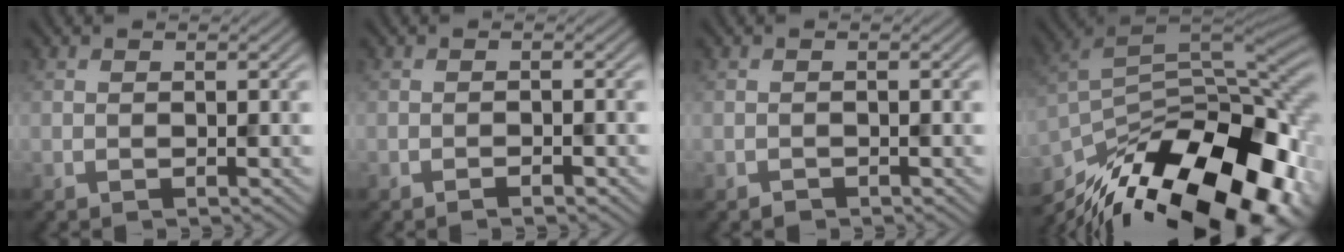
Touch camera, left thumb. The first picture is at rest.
{"total": 1.2, "force": [-0.8, 0.1, 0.8], "torque": [-0.012, 0.004, -0.014]}
{"total": 0.6, "force": [-0.5, 0.3, 0.1], "torque": [0.000, 0.000, -0.010]}
{"total": 18.5, "force": [-10.8, 7.7, 12.8], "torque": [-0.245, -0.019, -0.173]}